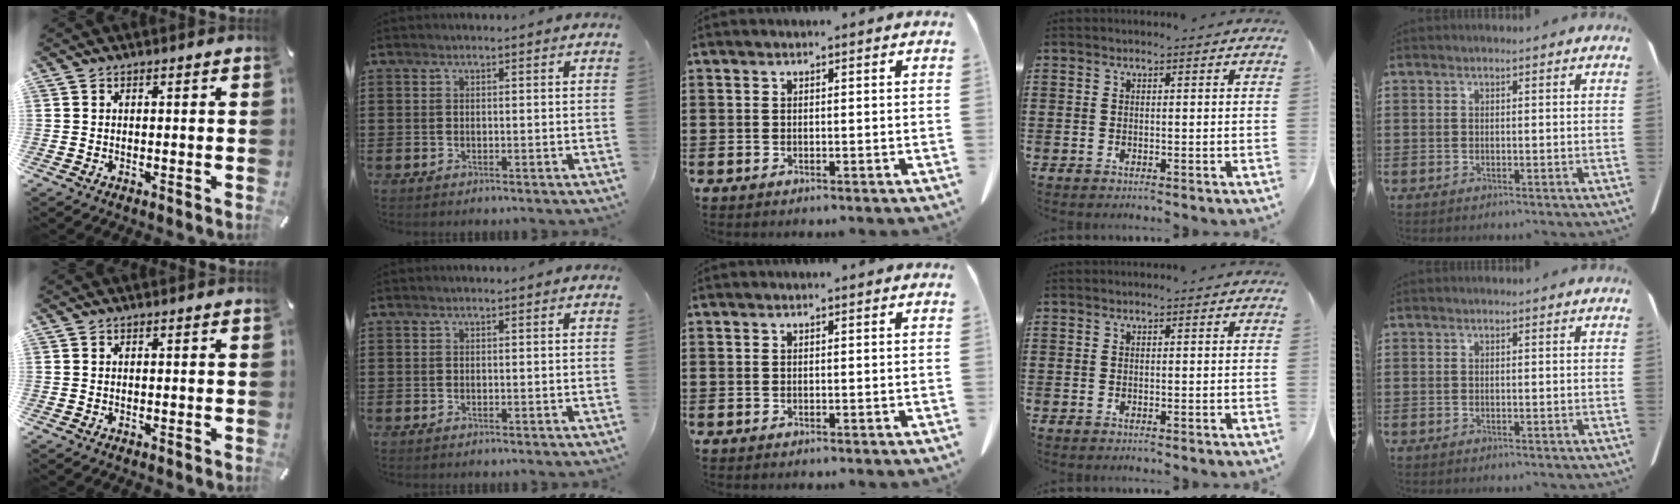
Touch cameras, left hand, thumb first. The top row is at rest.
{}